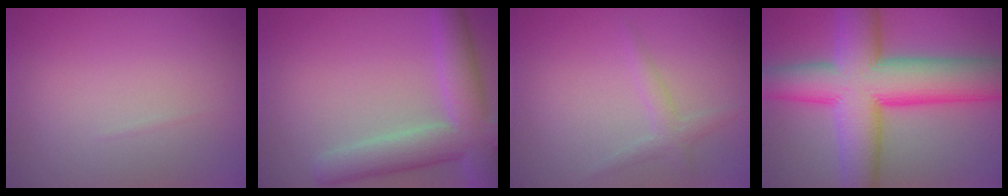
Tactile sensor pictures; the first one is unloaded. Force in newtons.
{"total": 6.6, "press": 6.6, "slide": 0.4}
{"total": 1.4, "press": 1.4, "slide": 0.0}
{"total": 13.0, "press": 12.9, "slide": 0.4}